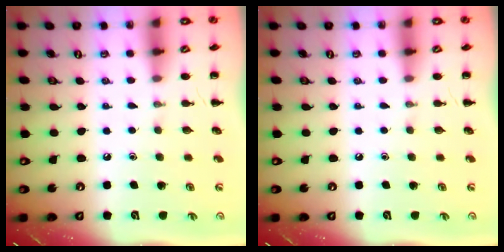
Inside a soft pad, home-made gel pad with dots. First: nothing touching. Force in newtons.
{"total": 0.0}